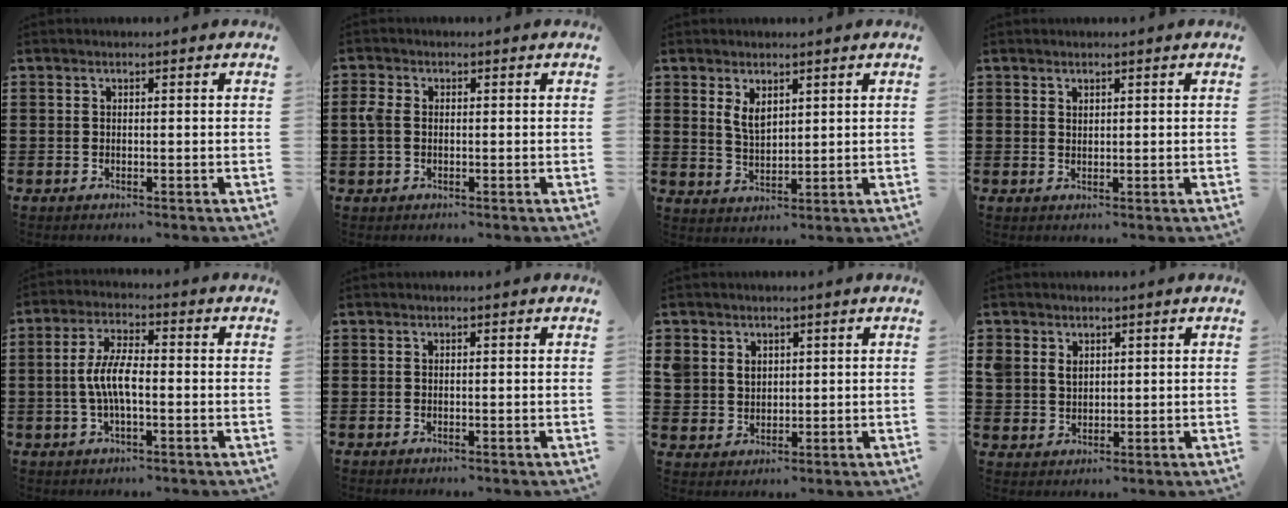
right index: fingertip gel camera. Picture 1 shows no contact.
{"total": 2.8, "force": [0.0, 1.9, 2.0], "torque": [-0.058, 0.002, -0.007]}
{"total": 3.4, "force": [1.9, 1.7, 2.1], "torque": [-0.038, 0.001, 0.034]}
{"total": 1.0, "force": [0.9, 0.4, 0.1], "torque": [-0.003, 0.002, 0.017]}
{"total": 6.4, "force": [-0.9, 2.2, 5.9], "torque": [-0.132, -0.003, -0.023]}
{"total": 0.0}
{"total": 3.8, "force": [1.9, 3.2, 0.7], "torque": [-0.028, 0.015, 0.035]}
{"total": 3.1, "force": [1.5, 2.5, 1.0], "torque": [-0.029, 0.011, 0.027]}